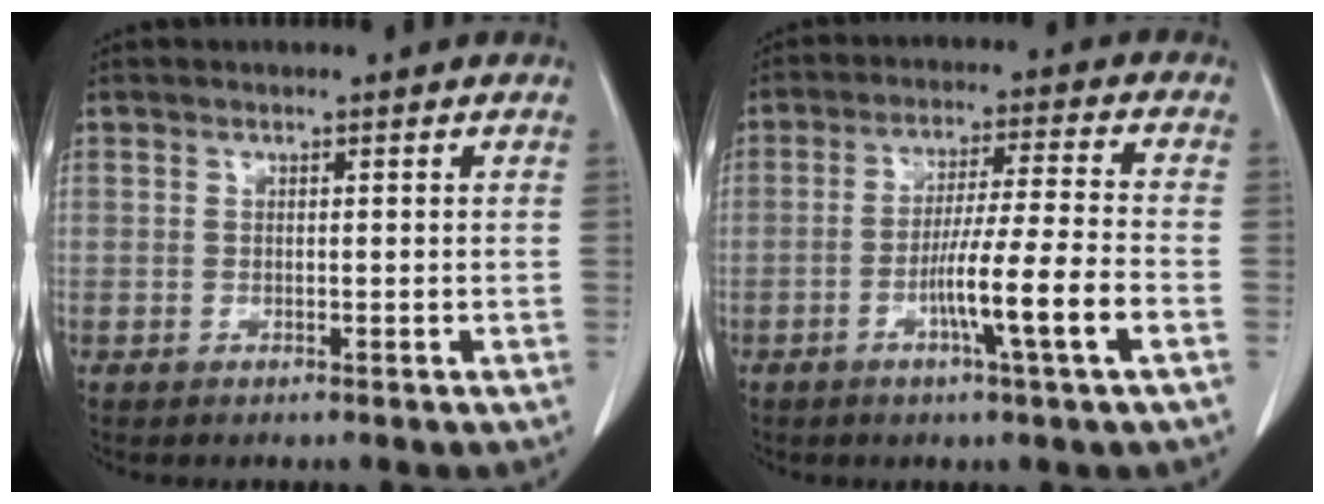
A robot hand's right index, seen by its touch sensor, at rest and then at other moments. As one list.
[{"total": 10.1, "force": [-3.8, -1.1, 9.4], "torque": [-0.164, -0.006, -0.067]}]